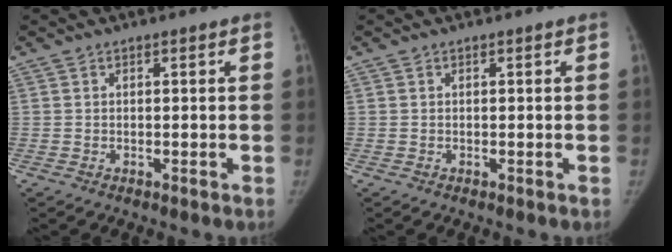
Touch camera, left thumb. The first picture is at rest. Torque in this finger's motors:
{"motor_torque": [0.00, 0.00, 0.11, -0.04, 0.00]}